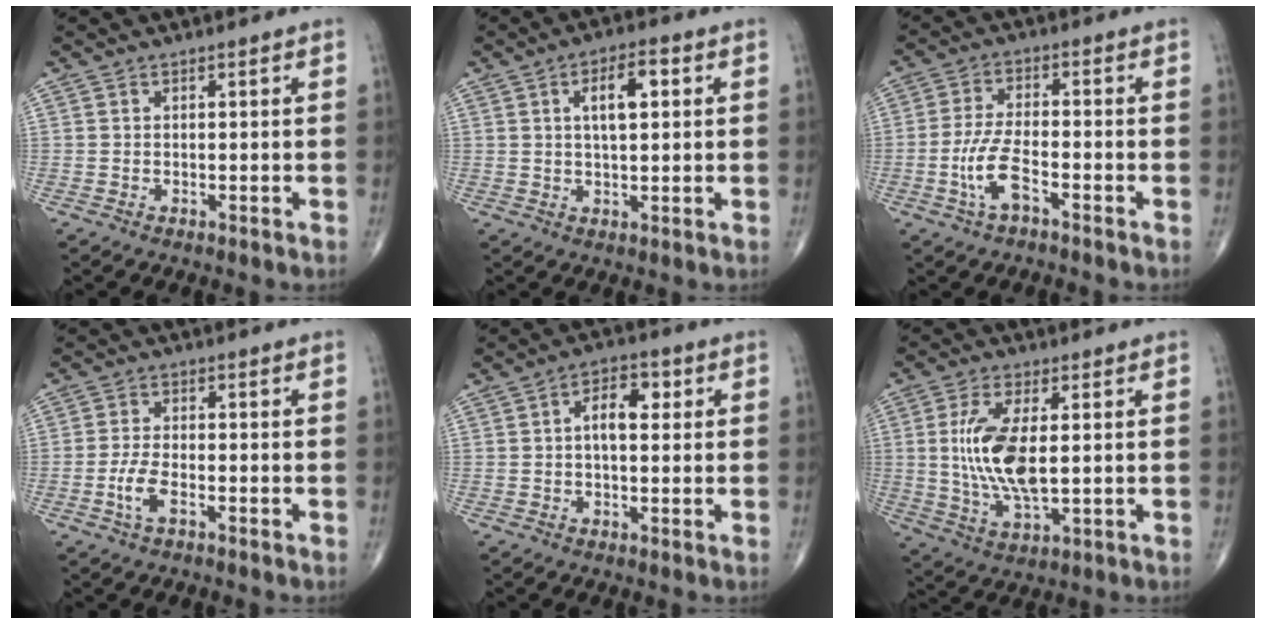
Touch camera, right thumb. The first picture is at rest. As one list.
[{"total": 6.9, "force": [1.8, 2.8, 6.0], "torque": [-0.090, 0.005, 0.028]}, {"total": 6.7, "force": [-2.9, 2.2, 5.6], "torque": [-0.124, 0.021, -0.056]}, {"total": 4.1, "force": [-1.8, 1.5, 3.3], "torque": [-0.075, 0.013, -0.036]}, {"total": 6.1, "force": [1.0, 3.3, 5.0], "torque": [-0.071, 0.016, 0.009]}, {"total": 12.0, "force": [1.0, 4.8, 11.0], "torque": [-0.229, -0.014, 0.025]}]